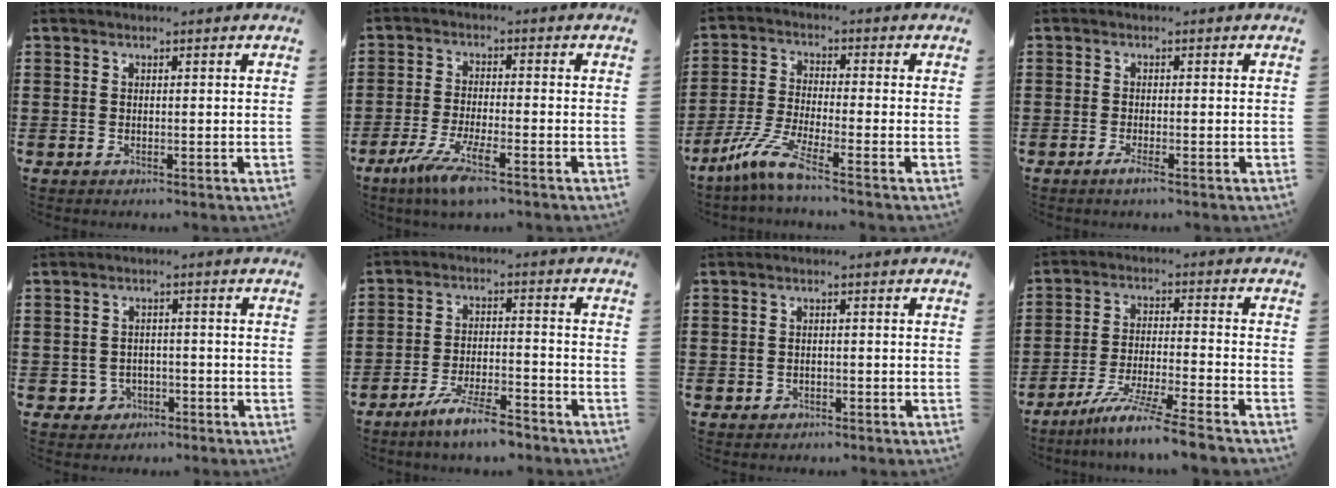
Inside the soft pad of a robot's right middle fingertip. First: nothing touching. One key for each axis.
{"total": 6.8, "fx": -4.3, "fy": 0.8, "fz": 5.2, "tx": -0.115, "ty": -0.018, "tz": -0.083}
{"total": 7.1, "fx": -4.9, "fy": 0.4, "fz": 5.2, "tx": -0.124, "ty": -0.021, "tz": -0.099}
{"total": 1.5, "fx": -0.8, "fy": 0.1, "fz": 1.2, "tx": -0.029, "ty": -0.006, "tz": -0.017}
{"total": 1.5, "fx": -1.0, "fy": 1.0, "fz": 0.2, "tx": -0.009, "ty": 0.000, "tz": -0.024}
{"total": 6.8, "fx": -5.7, "fy": 0.6, "fz": 3.7, "tx": -0.078, "ty": -0.003, "tz": -0.109}
{"total": 1.0, "fx": -0.7, "fy": 0.7, "fz": 0.2, "tx": -0.006, "ty": 0.000, "tz": -0.016}
{"total": 7.9, "fx": -6.8, "fy": -0.9, "fz": 3.9, "tx": -0.078, "ty": -0.016, "tz": -0.133}